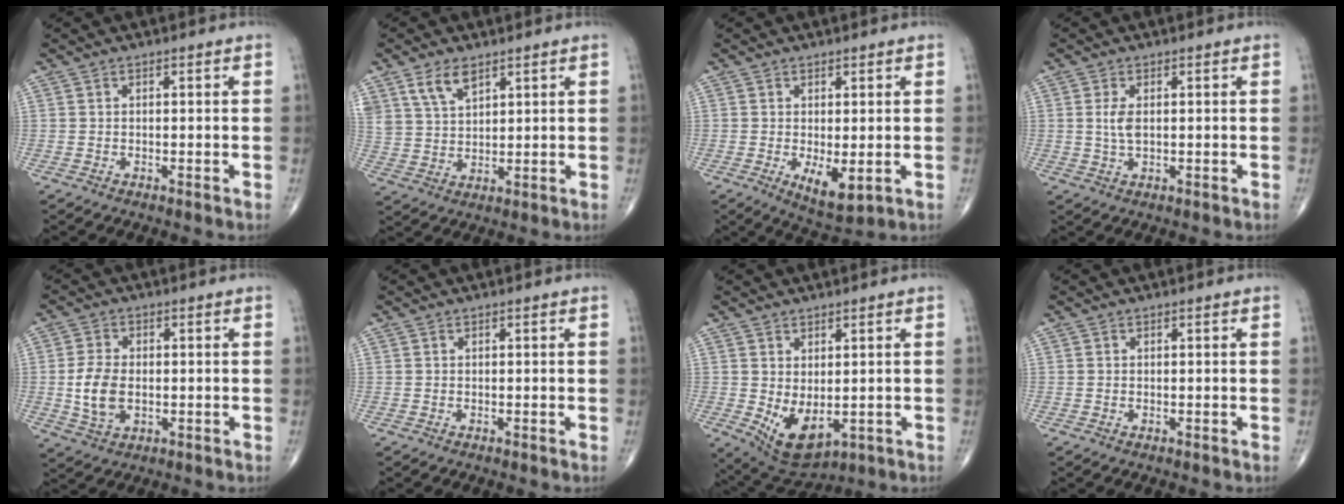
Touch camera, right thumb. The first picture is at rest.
{"total": 6.3, "force": [4.1, 3.2, 3.6], "torque": [-0.060, -0.019, 0.086]}
{"total": 5.6, "force": [-0.9, 2.4, 5.0], "torque": [-0.076, -0.019, -0.004]}
{"total": 3.0, "force": [0.5, 1.4, 2.6], "torque": [-0.058, -0.004, 0.012]}
{"total": 7.3, "force": [-0.5, 4.6, 5.6], "torque": [-0.111, -0.002, -0.005]}
{"total": 0.0}
{"total": 8.2, "force": [-0.8, 4.6, 6.7], "torque": [-0.101, -0.009, 0.012]}
{"total": 0.0}